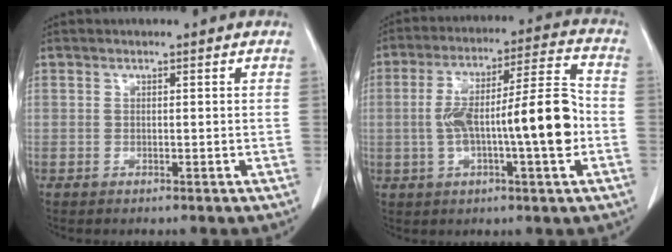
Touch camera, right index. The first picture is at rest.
{"total": 15.8, "force": [-2.1, 2.2, 15.5], "torque": [-0.265, 0.024, -0.029]}